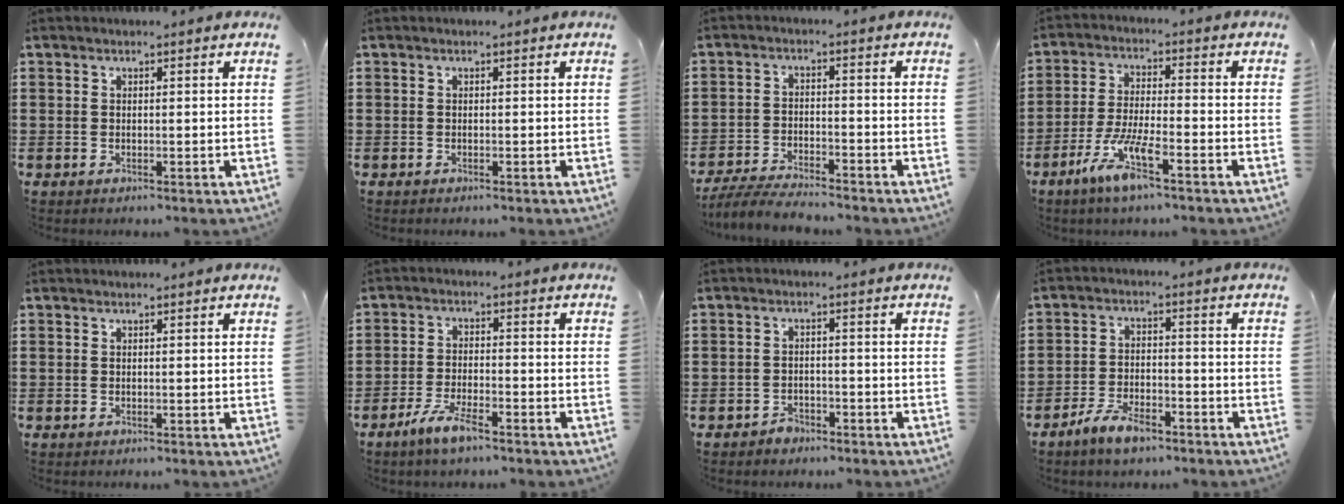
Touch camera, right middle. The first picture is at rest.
{"total": 0.0}
{"total": 5.0, "force": [-4.8, 0.5, 1.3], "torque": [-0.036, -0.005, -0.099]}
{"total": 7.2, "force": [-4.6, 0.9, 5.5], "torque": [-0.119, -0.010, -0.088]}
{"total": 0.0}
{"total": 5.1, "force": [-3.7, 1.1, 3.3], "torque": [-0.073, -0.003, -0.071]}
{"total": 2.1, "force": [-1.8, 1.0, 0.2], "torque": [-0.010, 0.002, -0.040]}
{"total": 5.5, "force": [-4.3, 1.9, 2.9], "torque": [-0.065, 0.004, -0.084]}